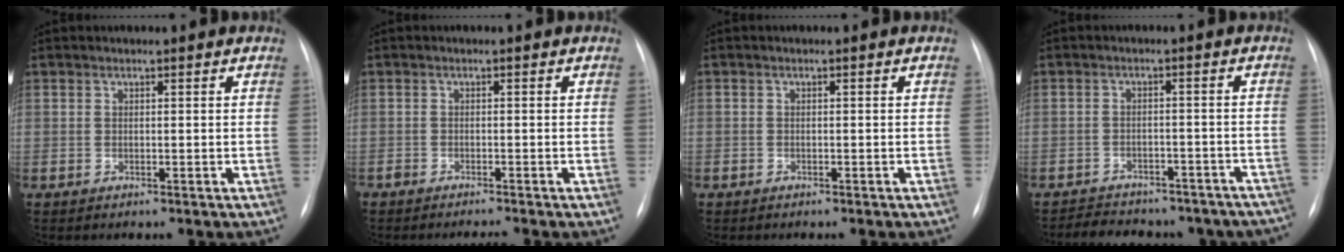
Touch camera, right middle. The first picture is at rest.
{"total": 1.6, "force": [-1.6, -0.2, 0.4], "torque": [-0.008, -0.007, -0.026]}
{"total": 0.7, "force": [-0.5, 0.5, 0.1], "torque": [-0.007, 0.002, -0.007]}
{"total": 18.5, "force": [-16.2, 7.1, 5.5], "torque": [-0.106, 0.014, -0.186]}